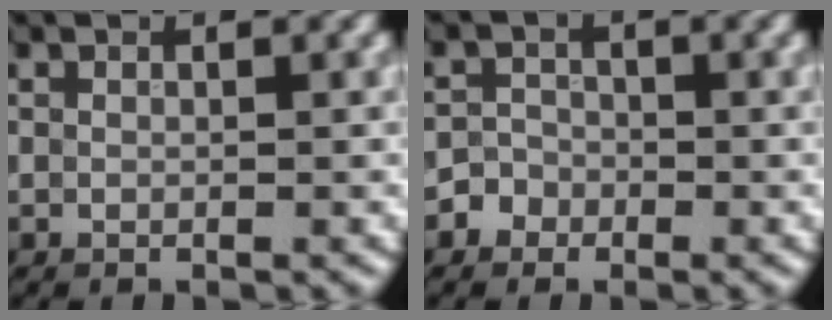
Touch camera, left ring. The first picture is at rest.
{"total": 1.6, "force": [-0.9, 1.4, 0.1], "torque": [0.016, 0.005, -0.021]}